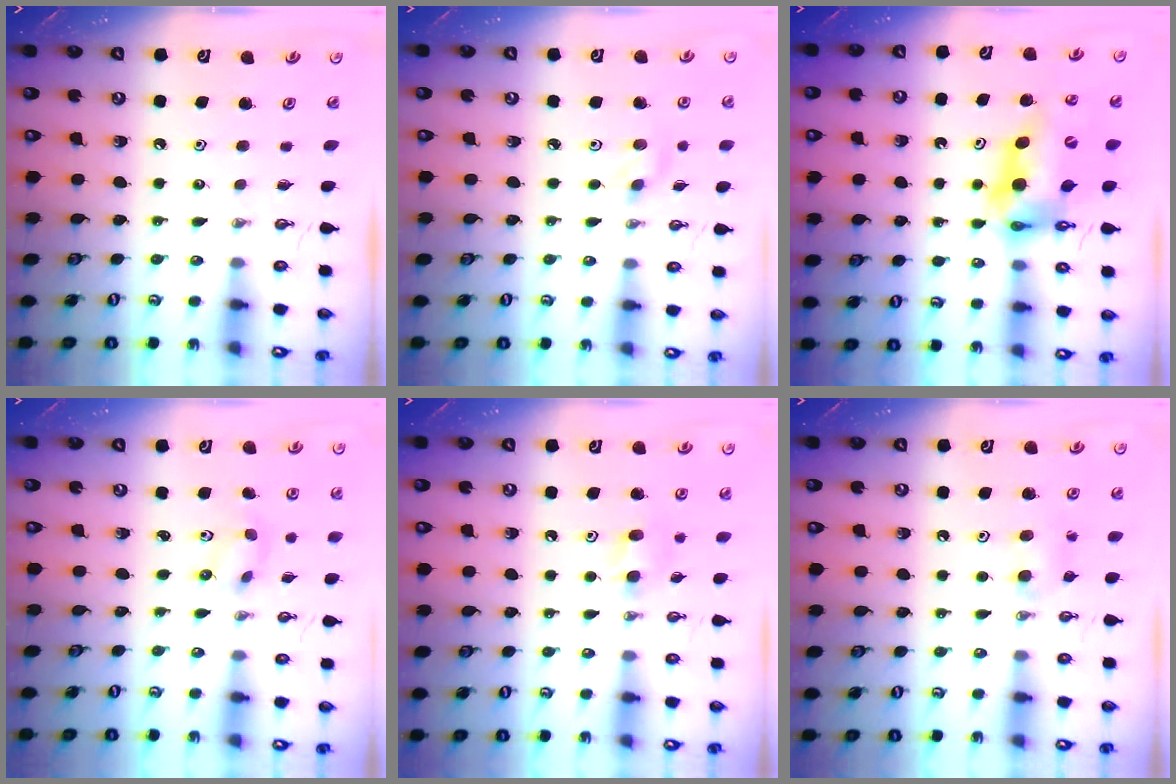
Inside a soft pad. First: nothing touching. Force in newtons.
{"total": 4.6, "press": 3.9, "slide": 2.3}
{"total": 12.9, "press": 12.8, "slide": 1.3}
{"total": 2.0, "press": 1.8, "slide": 0.9}
{"total": 7.2, "press": 7.2, "slide": 1.1}
{"total": 8.1, "press": 4.5, "slide": 6.8}